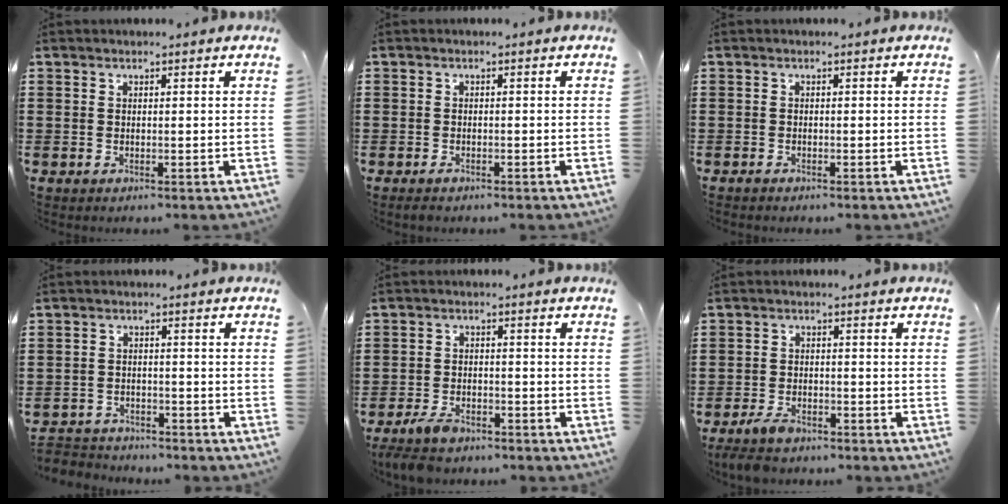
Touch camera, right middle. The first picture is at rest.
{"total": 1.0, "force": [-0.8, 0.5, 0.4], "torque": [-0.008, 0.000, -0.017]}
{"total": 0.6, "force": [-0.5, 0.1, 0.2], "torque": [-0.005, -0.003, -0.010]}
{"total": 3.3, "force": [-3.2, 0.9, -0.4], "torque": [-0.001, 0.001, -0.071]}
{"total": 3.9, "force": [-3.4, 1.3, 1.3], "torque": [-0.039, 0.002, -0.074]}
{"total": 3.5, "force": [-3.1, 1.2, 1.2], "torque": [-0.030, 0.004, -0.064]}